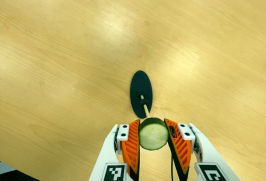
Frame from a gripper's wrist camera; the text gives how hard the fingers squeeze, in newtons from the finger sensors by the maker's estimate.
{"total": 11.4, "left": 10.9, "right": 11.8}